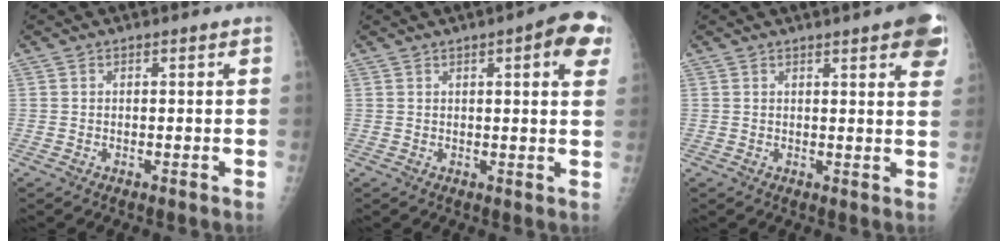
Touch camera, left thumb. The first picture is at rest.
{"total": 8.4, "force": [3.5, 2.1, 7.3], "torque": [-0.071, -0.003, 0.035]}
{"total": 21.7, "force": [14.3, 2.7, 16.0], "torque": [-0.169, -0.067, 0.166]}